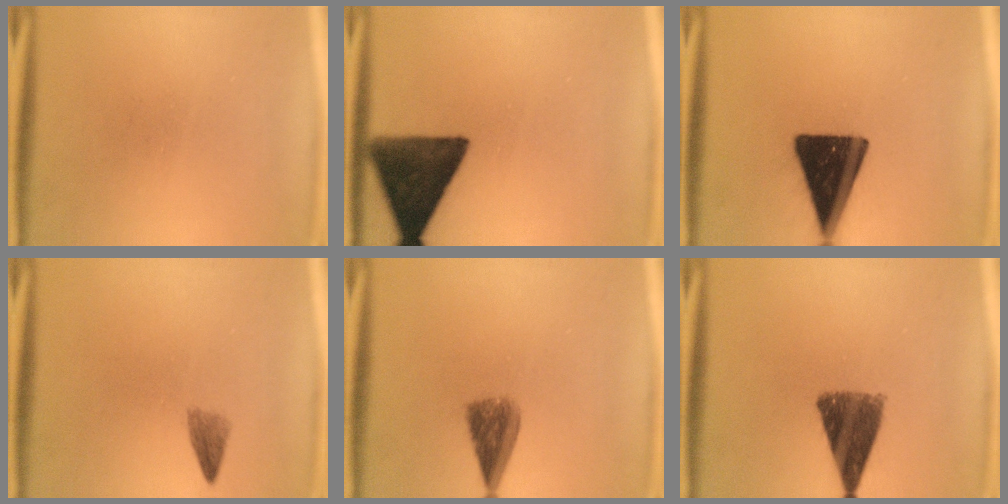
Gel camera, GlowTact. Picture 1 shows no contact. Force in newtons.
{"total": 14.2}
{"total": 17.8}
{"total": 1.7}
{"total": 5.4}
{"total": 9.6}